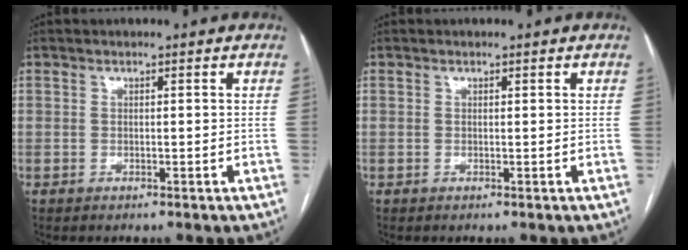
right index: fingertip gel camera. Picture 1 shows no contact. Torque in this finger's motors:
{"motor_torque": [0.02, -0.12, 0.00, 0.01]}